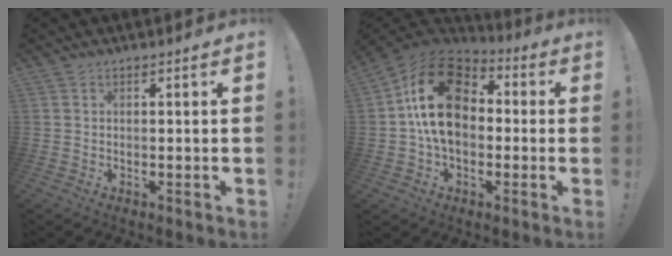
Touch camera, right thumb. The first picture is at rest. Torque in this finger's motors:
{"motor_torque": [2.52, 2.49, 1.71, -0.50, 0.62]}